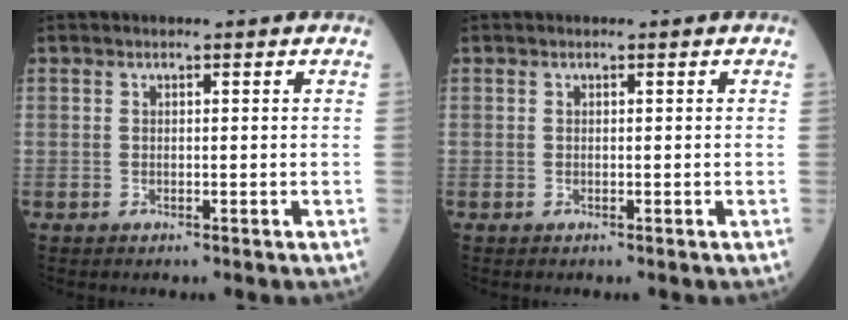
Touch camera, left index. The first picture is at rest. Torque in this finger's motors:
{"motor_torque": [-0.02, 0.02, 0.00, 0.00]}